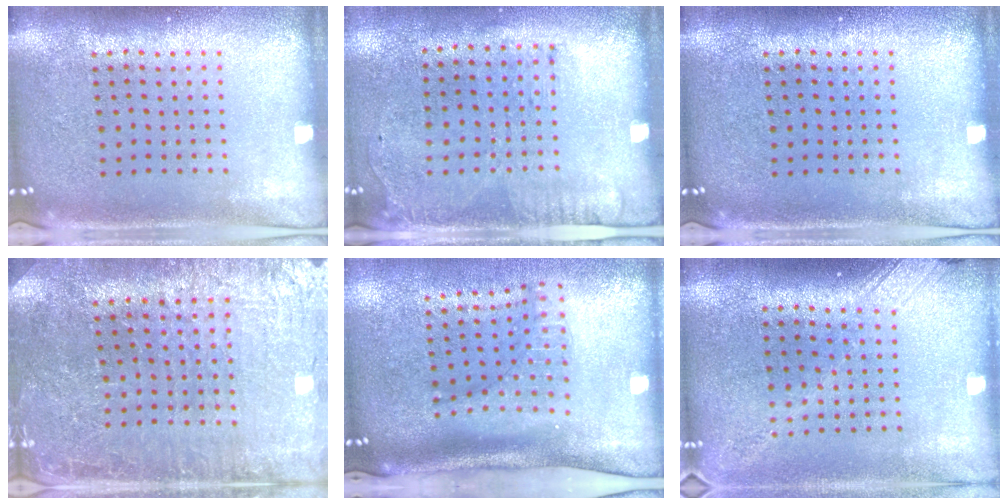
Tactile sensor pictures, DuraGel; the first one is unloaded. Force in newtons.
{"total": 1.8, "press": 1.2, "slide": 1.3}
{"total": 0.0}
{"total": 2.0, "press": 2.0, "slide": 0.3}
{"total": 2.3, "press": 1.6, "slide": 1.7}
{"total": 1.8, "press": 1.4, "slide": 1.2}